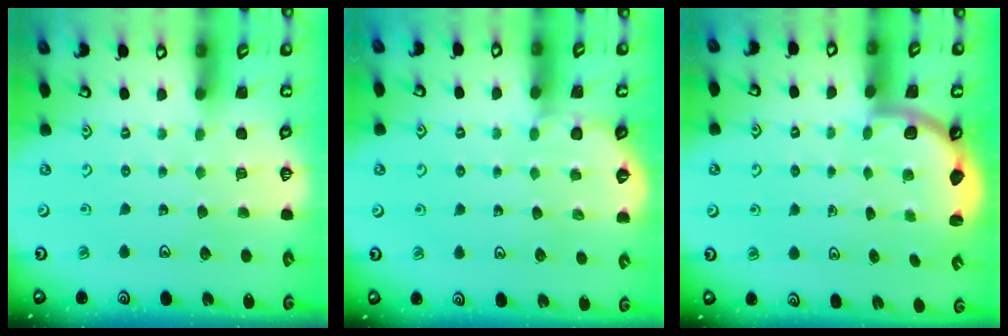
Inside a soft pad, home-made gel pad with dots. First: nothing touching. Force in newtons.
{"total": 4.0, "press": 4.0, "slide": 0.4}
{"total": 2.6, "press": 2.5, "slide": 0.6}